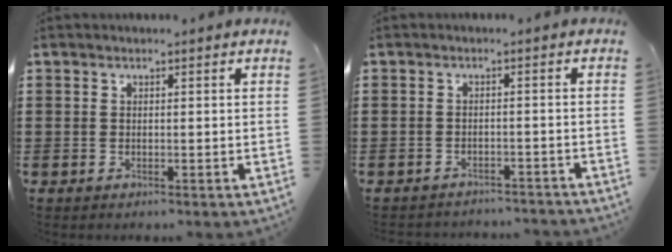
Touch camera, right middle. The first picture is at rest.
{"total": 2.1, "force": [-2.1, 0.2, 0.0], "torque": [-0.006, 0.002, -0.045]}